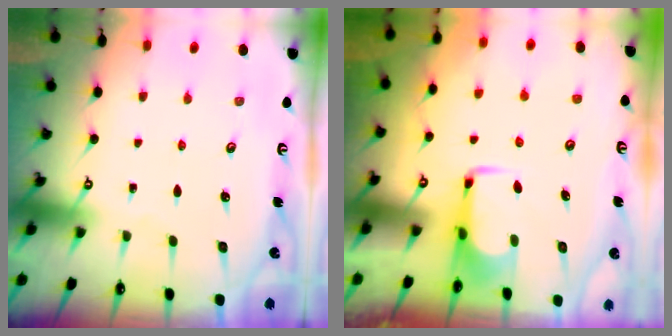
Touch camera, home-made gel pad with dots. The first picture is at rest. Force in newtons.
{"total": 1.6, "press": 1.5, "slide": 0.3}